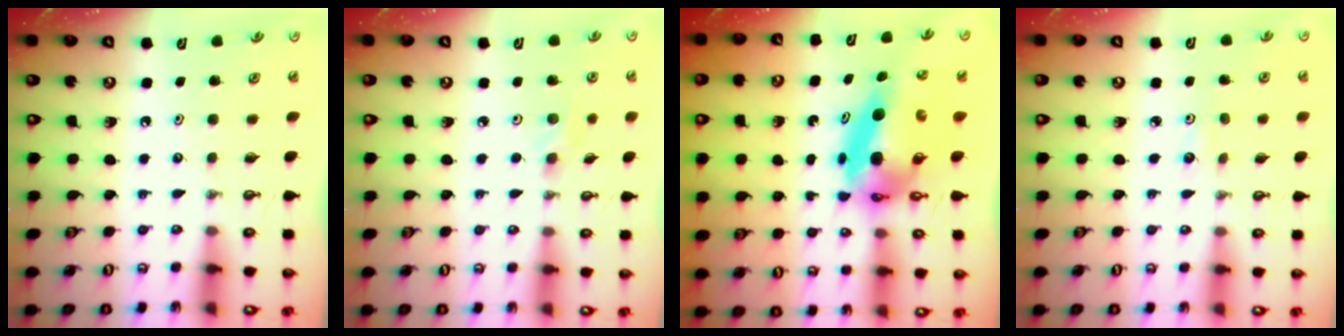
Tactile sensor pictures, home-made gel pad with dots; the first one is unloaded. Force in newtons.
{"total": 2.1, "press": 2.0, "slide": 0.5}
{"total": 7.6, "press": 7.6, "slide": 0.6}
{"total": 4.2, "press": 4.1, "slide": 0.9}